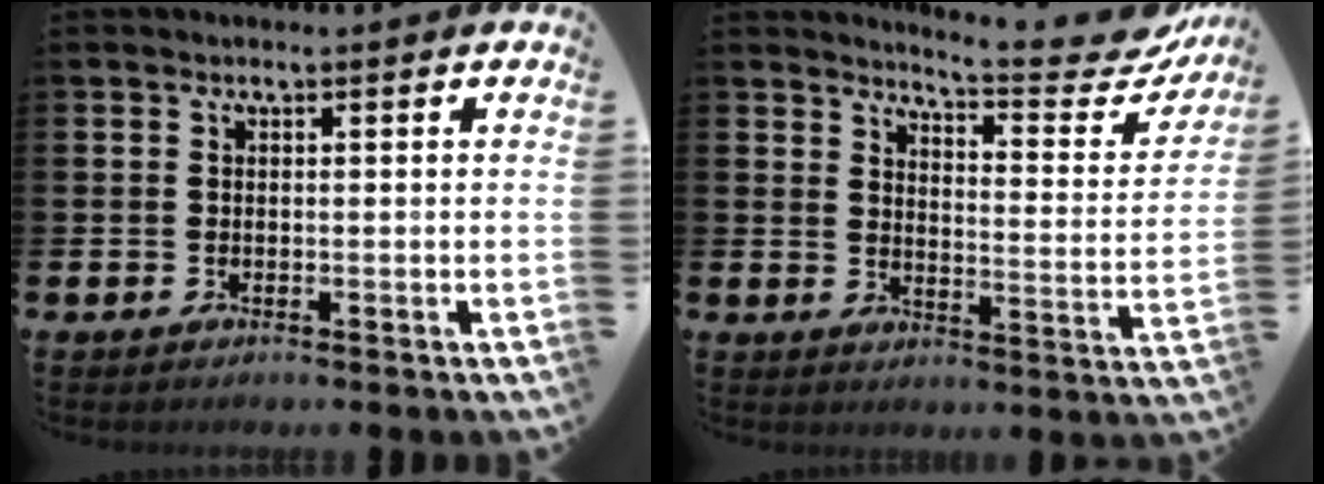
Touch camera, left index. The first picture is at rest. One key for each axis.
{"total": 6.8, "fx": 6.4, "fy": 0.6, "fz": 2.1, "tx": -0.049, "ty": -0.054, "tz": 0.105}